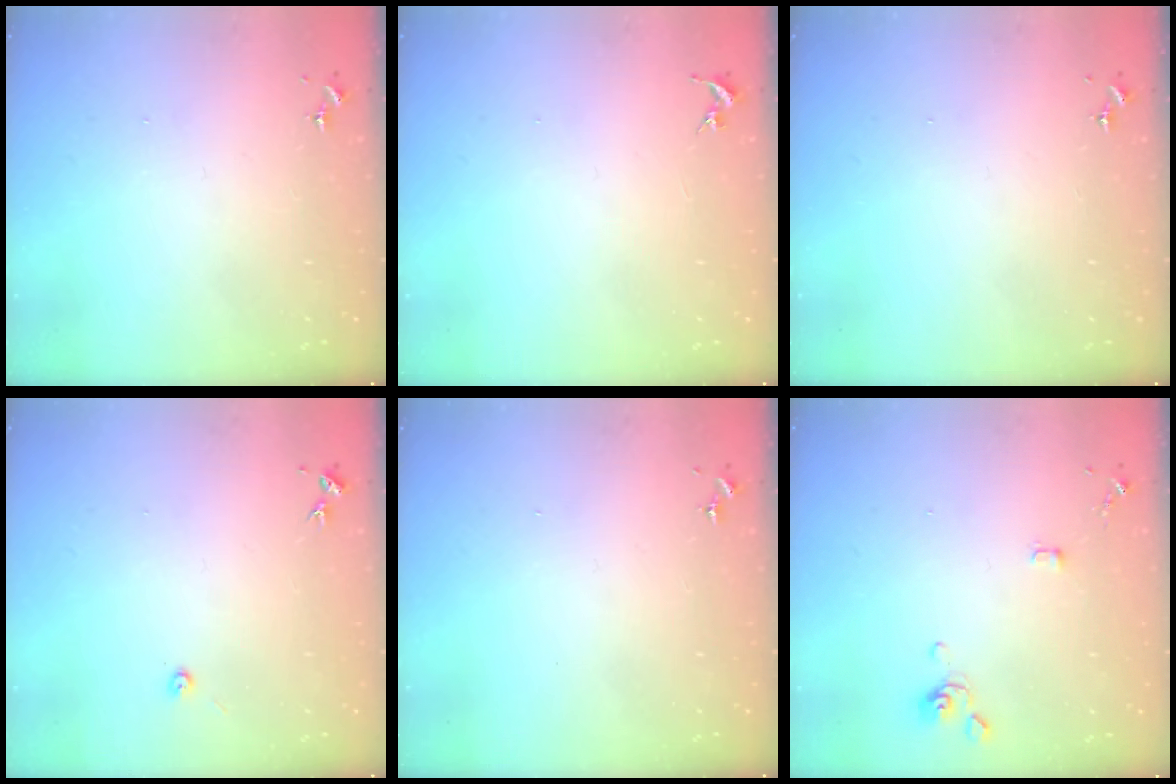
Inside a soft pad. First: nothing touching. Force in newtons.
{"total": 0.0}
{"total": 0.0}
{"total": 2.0, "press": 2.0, "slide": 0.3}
{"total": 0.0}
{"total": 3.6, "press": 3.5, "slide": 0.8}